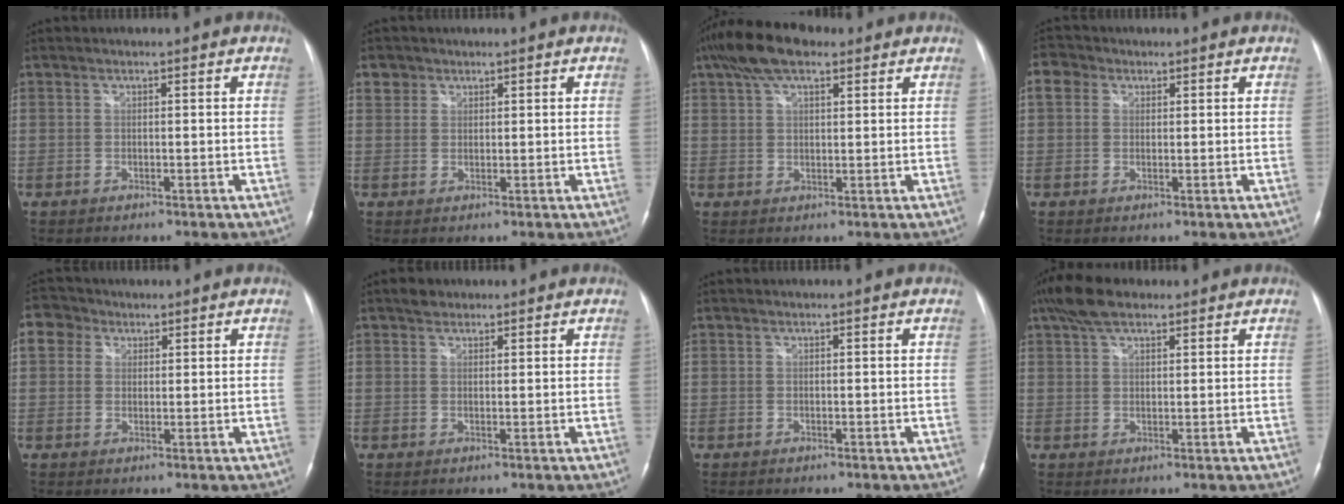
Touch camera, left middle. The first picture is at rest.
{"total": 2.1, "force": [1.3, 1.6, 0.0], "torque": [0.009, 0.006, 0.018]}
{"total": 8.7, "force": [5.7, 3.3, 5.6], "torque": [-0.113, 0.030, 0.102]}
{"total": 3.2, "force": [1.3, 2.7, 1.2], "torque": [-0.031, 0.017, 0.024]}
{"total": 4.3, "force": [1.9, 3.7, 1.2], "torque": [-0.031, 0.019, 0.034]}
{"total": 1.9, "force": [1.4, 1.1, 0.4], "torque": [-0.009, 0.007, 0.022]}
{"total": 0.0}
{"total": 6.2, "force": [4.5, 2.5, 3.5], "torque": [-0.076, 0.026, 0.085]}